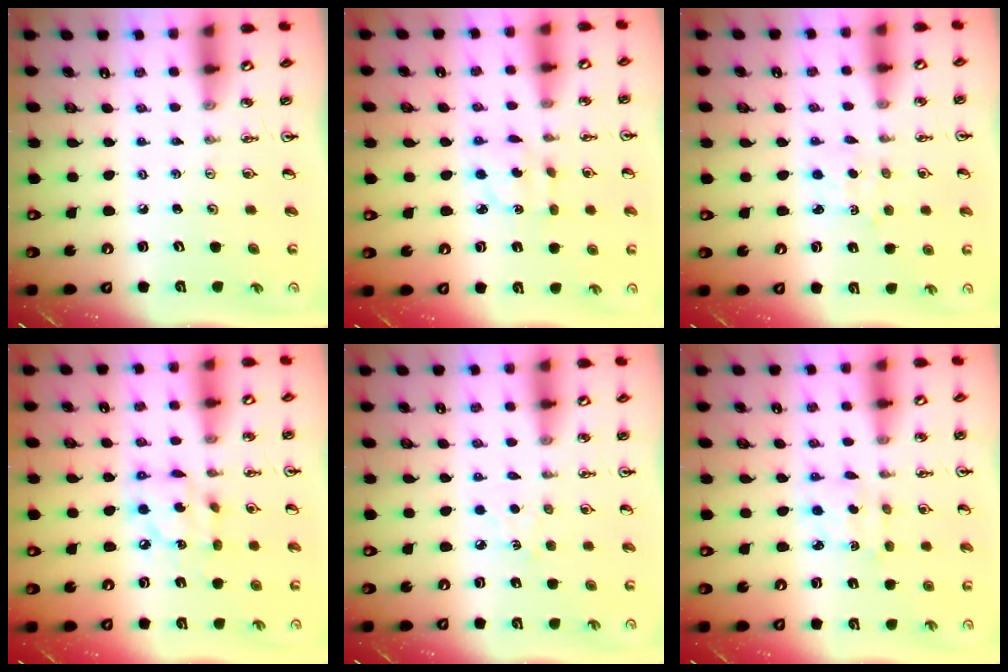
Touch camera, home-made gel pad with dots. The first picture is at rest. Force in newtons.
{"total": 4.0, "press": 3.9, "slide": 0.7}
{"total": 1.7, "press": 1.7, "slide": 0.3}
{"total": 10.6, "press": 10.6, "slide": 0.7}
{"total": 4.9, "press": 4.9, "slide": 0.6}
{"total": 2.8, "press": 2.7, "slide": 0.7}